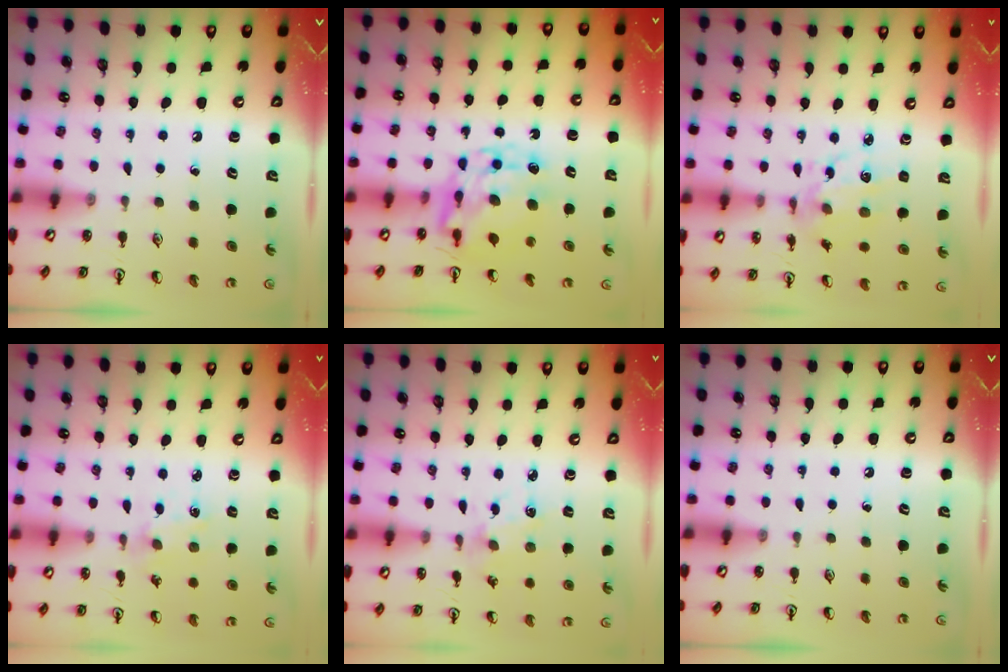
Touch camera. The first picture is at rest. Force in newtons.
{"total": 10.8, "press": 10.8, "slide": 0.8}
{"total": 8.5, "press": 8.4, "slide": 0.7}
{"total": 1.7, "press": 1.6, "slide": 0.4}
{"total": 3.0, "press": 3.0, "slide": 0.4}
{"total": 0.0}